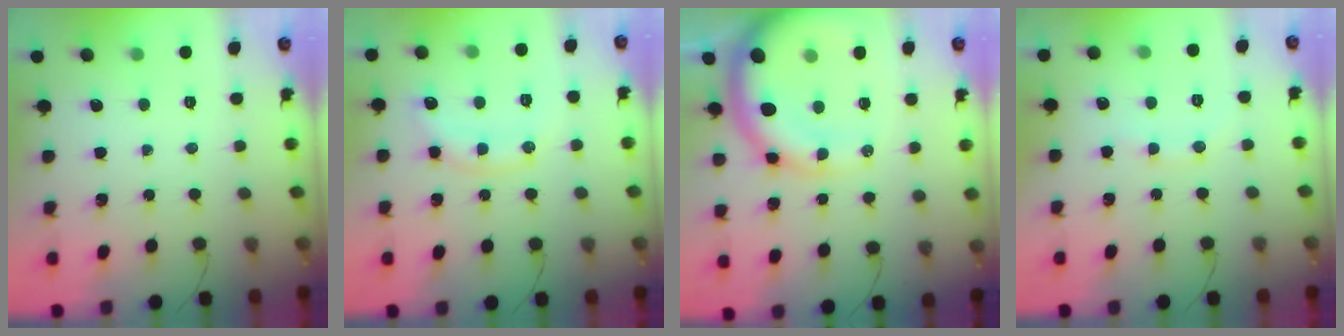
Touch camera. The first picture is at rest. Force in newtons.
{"total": 11.8, "press": 11.8, "slide": 0.8}
{"total": 15.5, "press": 15.2, "slide": 3.2}
{"total": 7.3, "press": 7.2, "slide": 1.4}